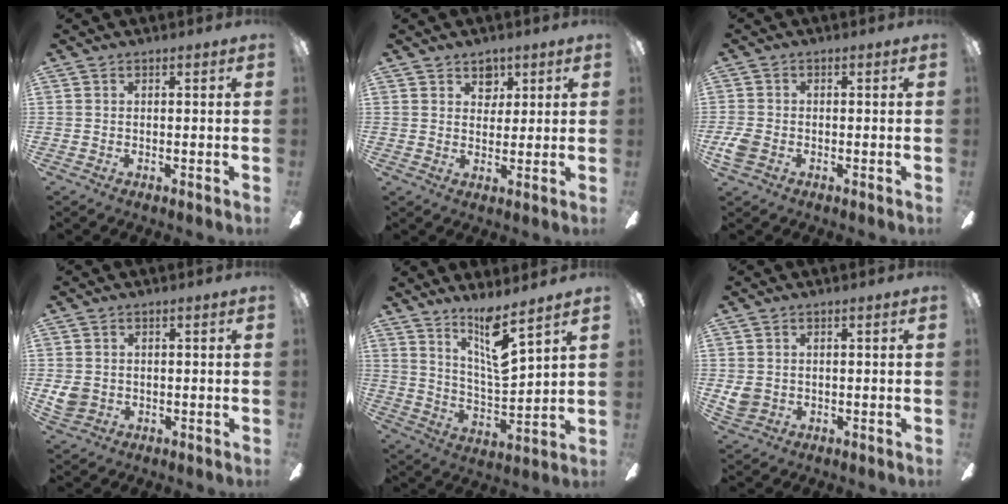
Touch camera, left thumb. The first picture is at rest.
{"total": 4.5, "force": [3.0, 3.1, 1.2], "torque": [-0.003, -0.010, 0.049]}
{"total": 3.8, "force": [-1.3, 2.5, 2.5], "torque": [-0.060, 0.002, -0.027]}
{"total": 3.8, "force": [0.4, 3.3, 1.8], "torque": [-0.032, 0.001, 0.008]}
{"total": 11.9, "force": [8.5, 2.1, 8.1], "torque": [-0.154, -0.048, 0.145]}
{"total": 3.4, "force": [0.8, 2.9, 1.6], "torque": [-0.032, 0.004, 0.018]}